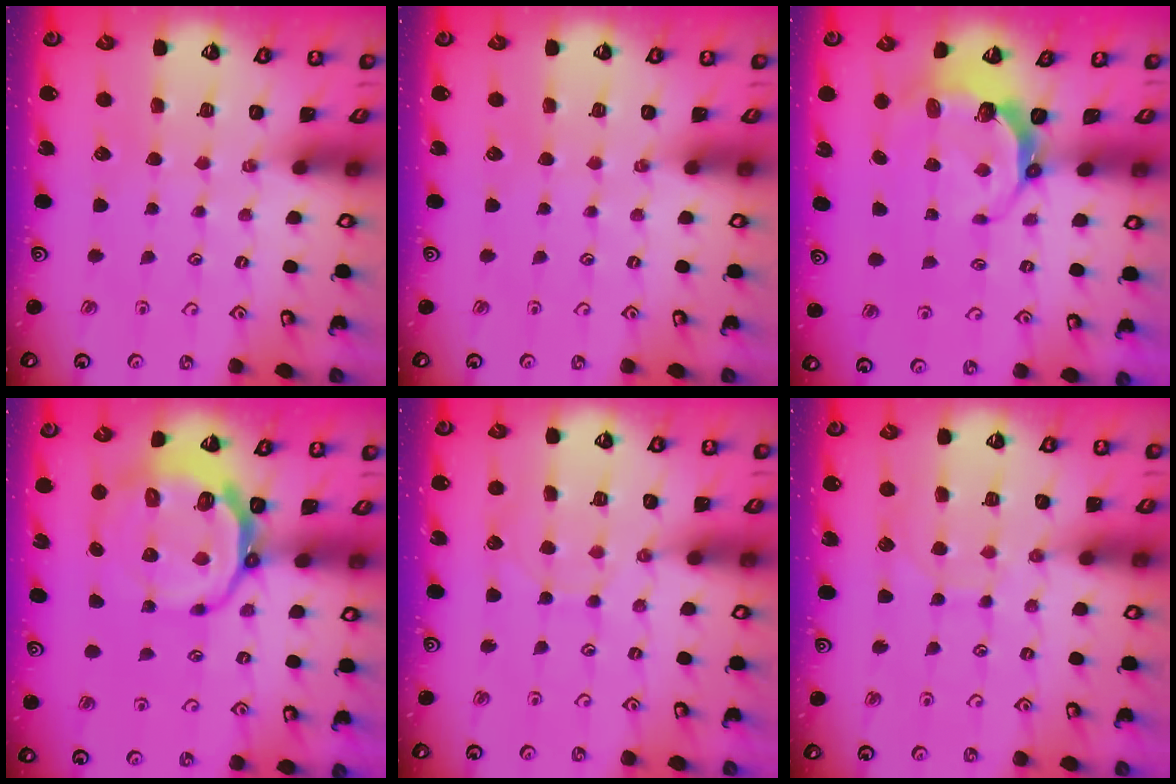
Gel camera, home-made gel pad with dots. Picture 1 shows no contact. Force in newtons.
{"total": 0.0}
{"total": 7.4, "press": 6.2, "slide": 4.1}
{"total": 11.9, "press": 11.4, "slide": 3.3}
{"total": 5.4, "press": 5.4, "slide": 0.1}
{"total": 6.2, "press": 6.1, "slide": 0.5}